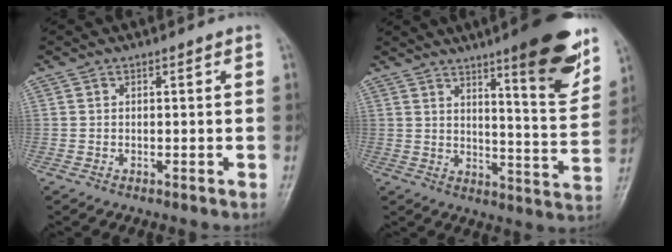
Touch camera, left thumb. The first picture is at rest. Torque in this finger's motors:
{"motor_torque": [1.73, 0.78, 1.60, -1.11, 0.34]}